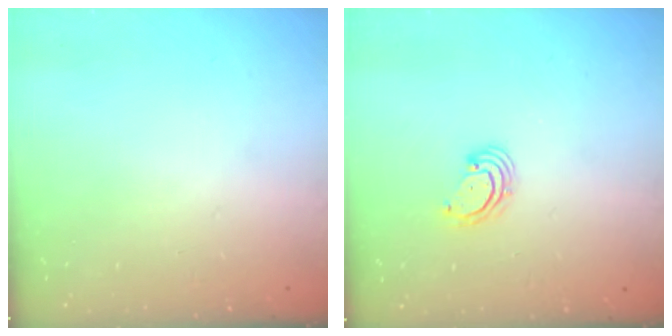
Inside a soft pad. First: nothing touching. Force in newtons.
{"total": 2.5, "press": 2.5, "slide": 0.3}